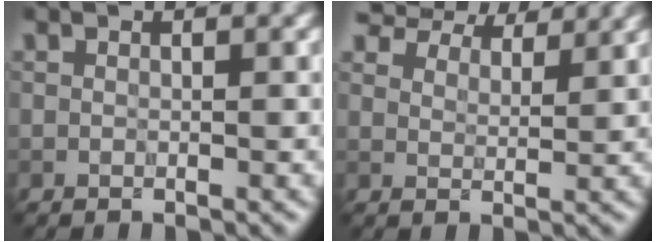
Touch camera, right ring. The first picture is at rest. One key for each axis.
{"total": 10.3, "fx": 8.9, "fy": 3.3, "fz": 3.9, "tx": -0.090, "ty": 0.004, "tz": 0.140}